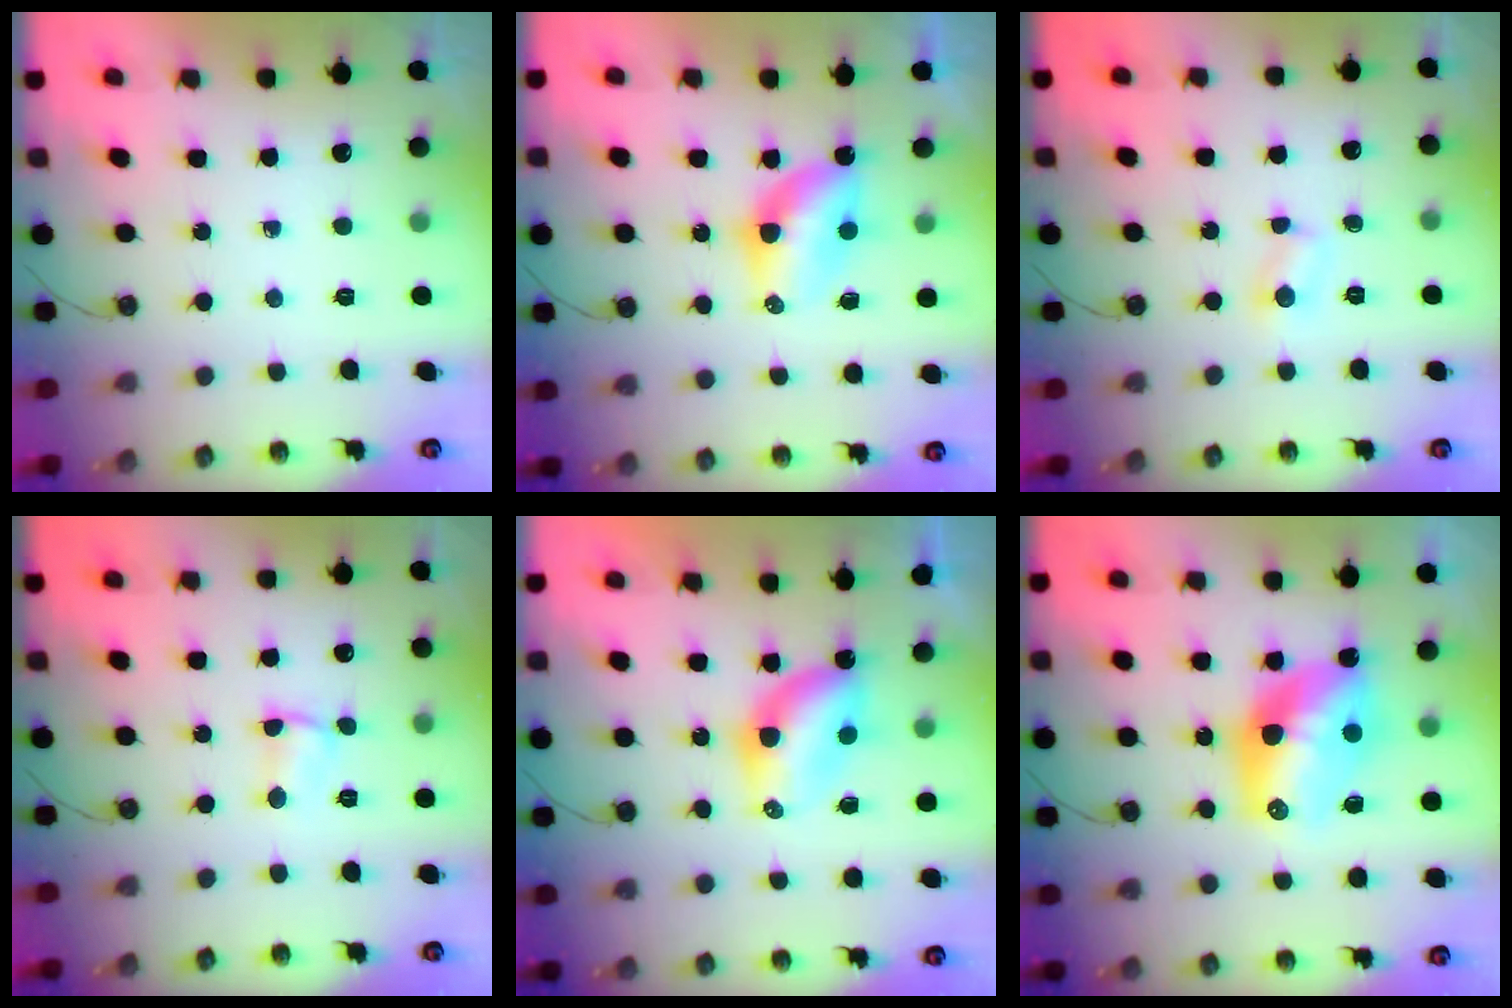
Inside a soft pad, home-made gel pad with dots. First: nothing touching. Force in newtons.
{"total": 7.6, "press": 7.6, "slide": 0.5}
{"total": 2.5, "press": 2.5, "slide": 0.3}
{"total": 2.7, "press": 2.7, "slide": 0.5}
{"total": 6.9, "press": 6.9, "slide": 0.3}
{"total": 14.2, "press": 14.2, "slide": 1.0}